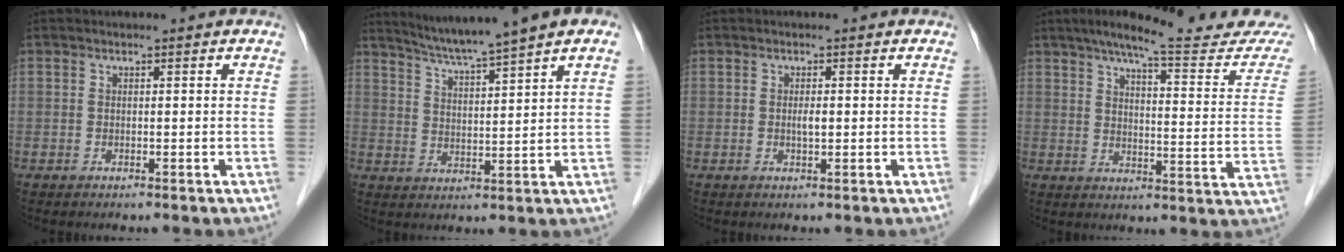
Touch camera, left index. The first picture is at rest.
{"total": 9.6, "force": [7.8, -1.2, 5.5], "torque": [-0.092, 0.017, 0.122]}
{"total": 1.3, "force": [0.0, 0.3, 1.3], "torque": [-0.023, 0.000, 0.000]}
{"total": 19.7, "force": [17.7, 0.6, 8.6], "torque": [-0.113, -0.049, 0.220]}